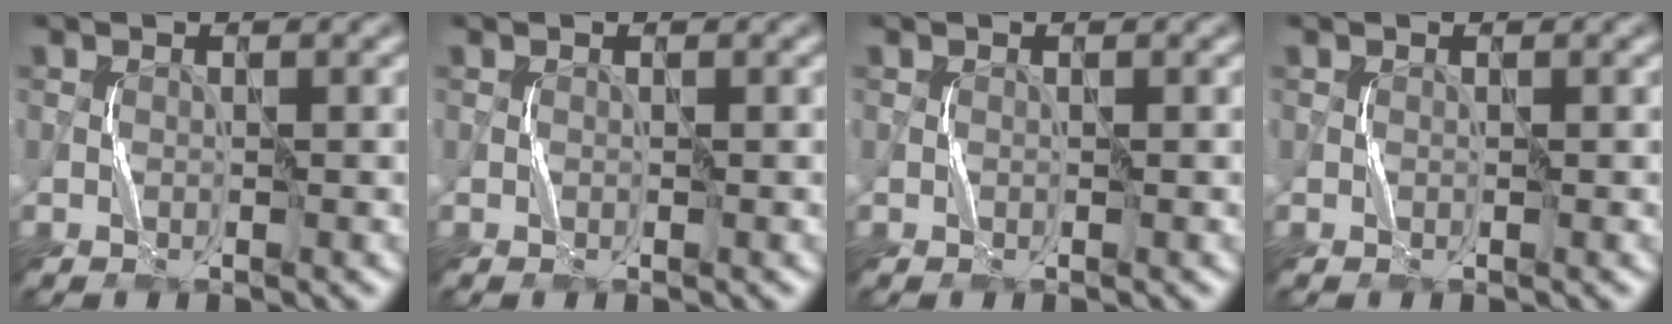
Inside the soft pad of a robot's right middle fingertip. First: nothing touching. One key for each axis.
{"total": 0.0}
{"total": 0.0}
{"total": 0.0}